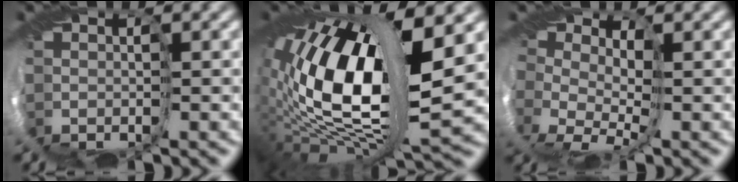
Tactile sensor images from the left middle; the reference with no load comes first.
{"total": 16.1, "force": [0.5, 6.8, 14.6], "torque": [-0.280, 0.014, 0.015]}
{"total": 2.9, "force": [0.3, 1.6, 2.4], "torque": [-0.052, -0.001, 0.011]}